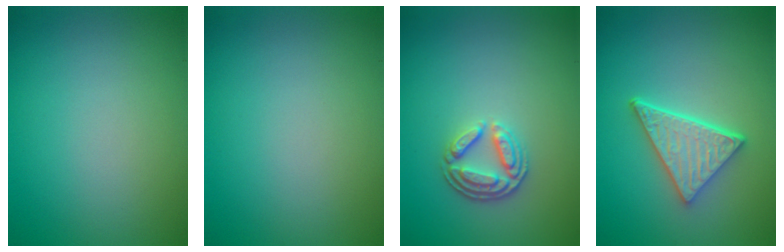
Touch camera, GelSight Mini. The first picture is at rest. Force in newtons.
{"total": 0.0}
{"total": 2.9, "press": 2.5, "slide": 1.6}
{"total": 4.9, "press": 3.7, "slide": 3.3}